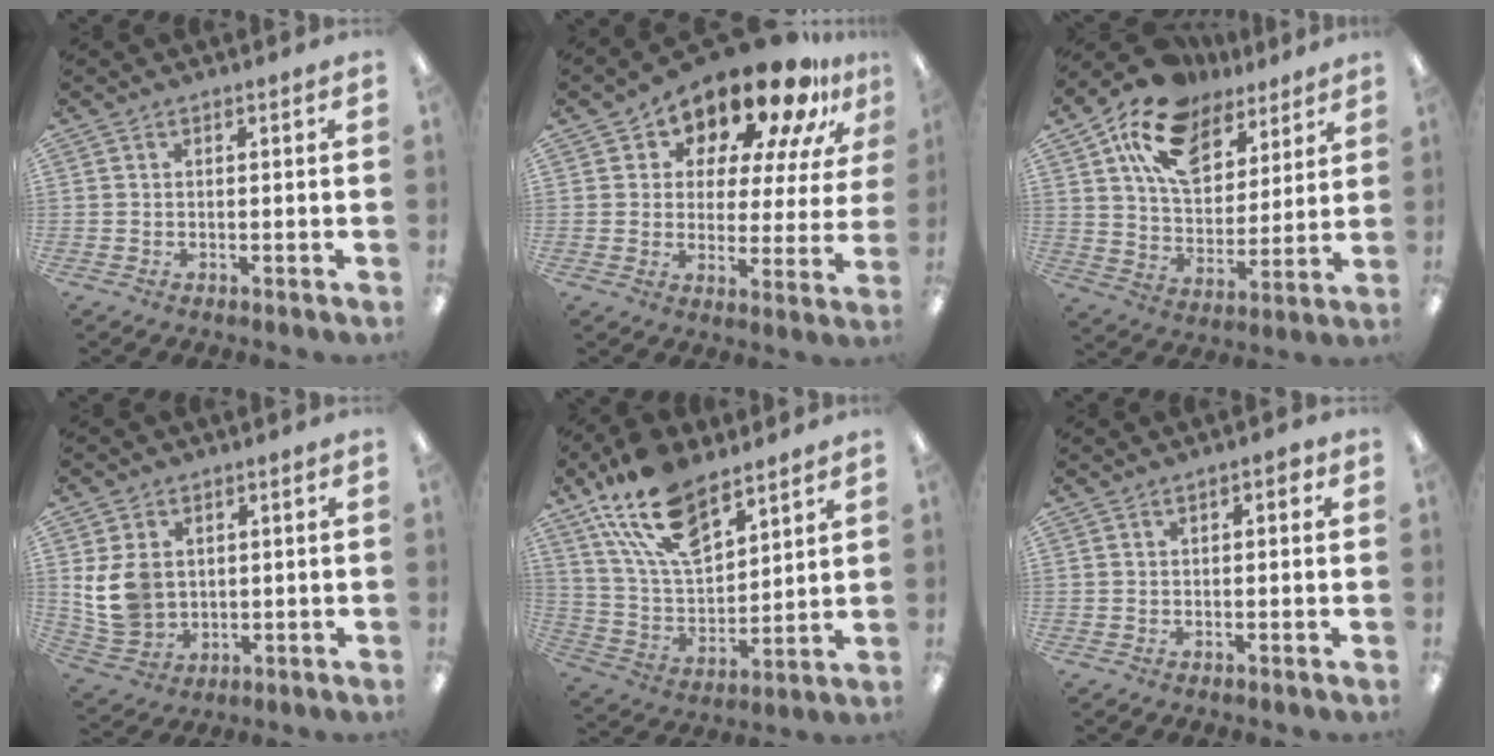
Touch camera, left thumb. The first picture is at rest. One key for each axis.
{"total": 16.9, "fx": 13.7, "fy": 5.9, "fz": 7.9, "tx": -0.138, "ty": -0.107, "tz": 0.230}
{"total": 16.8, "fx": 10.7, "fy": 9.9, "fz": 8.3, "tx": -0.151, "ty": -0.048, "tz": 0.195}
{"total": 9.2, "fx": 2.0, "fy": 7.5, "fz": 4.9, "tx": -0.113, "ty": 0.007, "tz": 0.041}
{"total": 19.0, "fx": 12.6, "fy": 9.1, "fz": 10.9, "tx": -0.216, "ty": -0.060, "tz": 0.227}
{"total": 2.1, "fx": 0.8, "fy": 1.0, "fz": 1.7, "tx": -0.019, "ty": -0.001, "tz": 0.010}